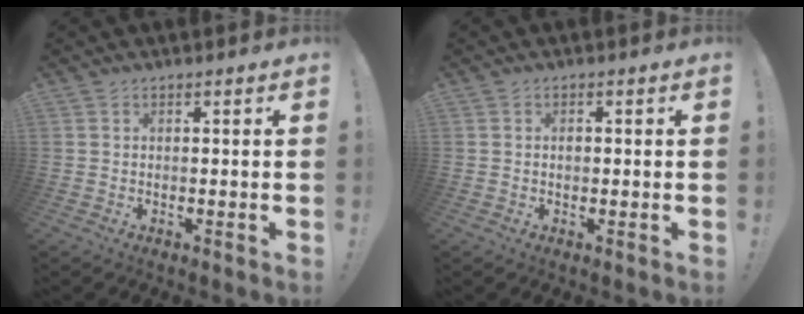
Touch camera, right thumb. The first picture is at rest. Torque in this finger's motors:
{"motor_torque": [-0.16, -0.38, -0.28, 0.24, 0.02]}